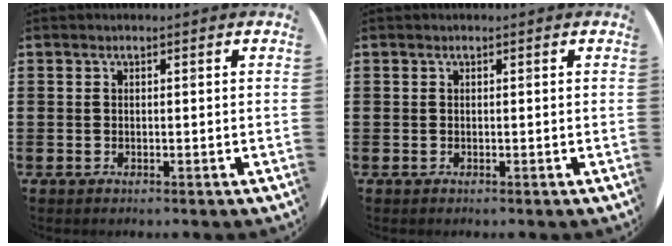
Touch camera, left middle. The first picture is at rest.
{"total": 0.0}